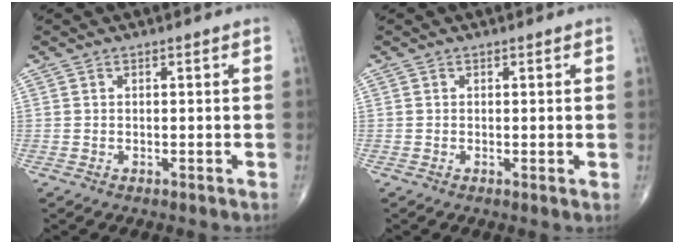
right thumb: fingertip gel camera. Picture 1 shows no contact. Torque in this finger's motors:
{"motor_torque": [-0.19, 0.00, -0.07, -0.11, 0.00]}